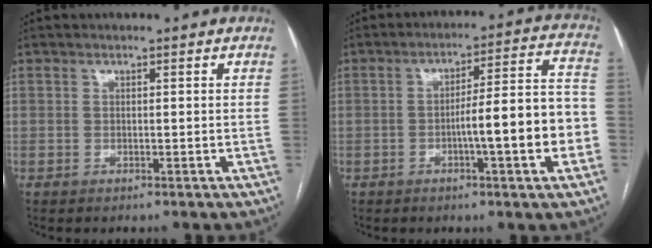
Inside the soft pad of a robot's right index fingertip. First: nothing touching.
{"total": 12.6, "force": [-3.1, 1.0, 12.2], "torque": [-0.166, 0.026, -0.044]}